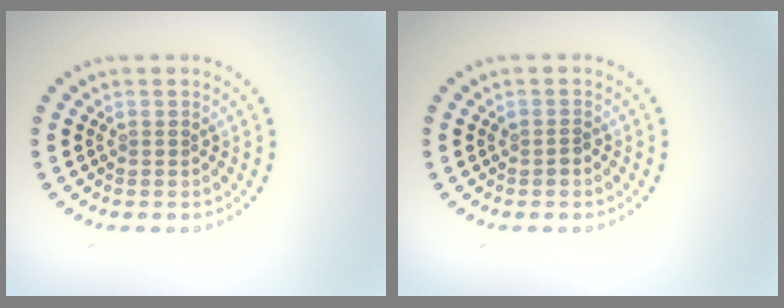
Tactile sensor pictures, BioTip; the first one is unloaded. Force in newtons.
{"total": 0.6, "press": 0.6, "slide": 0.2}